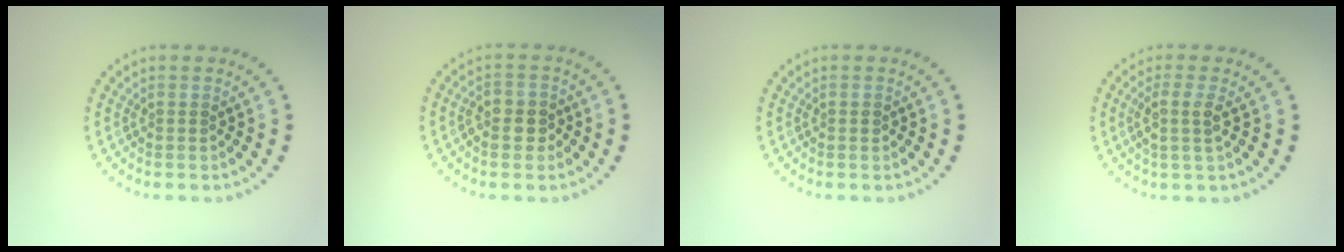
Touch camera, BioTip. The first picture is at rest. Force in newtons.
{"total": 2.6, "press": 2.5, "slide": 0.7}
{"total": 0.6, "press": 0.6, "slide": 0.1}
{"total": 2.4, "press": 2.0, "slide": 1.3}